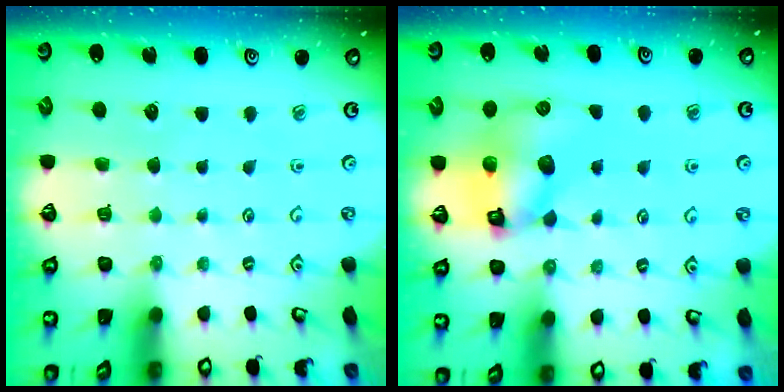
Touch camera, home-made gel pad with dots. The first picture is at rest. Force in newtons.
{"total": 10.4, "press": 10.3, "slide": 1.6}